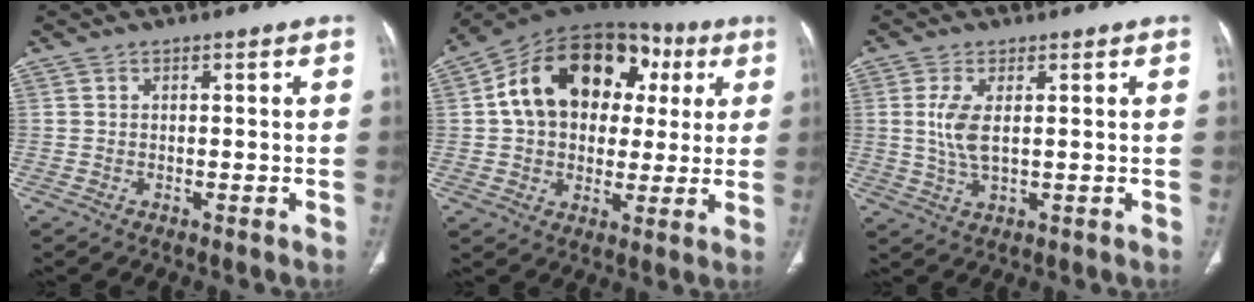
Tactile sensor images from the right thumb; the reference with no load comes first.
{"total": 22.0, "force": [4.8, 15.6, 14.7], "torque": [-0.203, 0.033, 0.071]}
{"total": 5.5, "force": [0.9, 2.2, 5.0], "torque": [-0.119, -0.008, 0.022]}